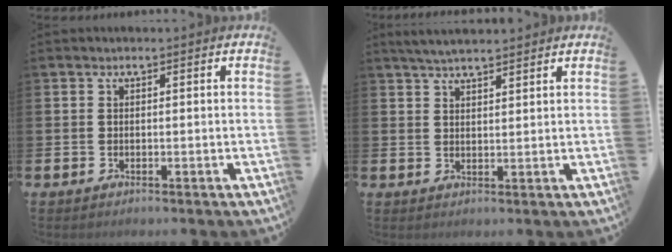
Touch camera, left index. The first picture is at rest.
{"total": 3.8, "force": [3.6, 0.6, 1.3], "torque": [-0.032, -0.008, 0.065]}